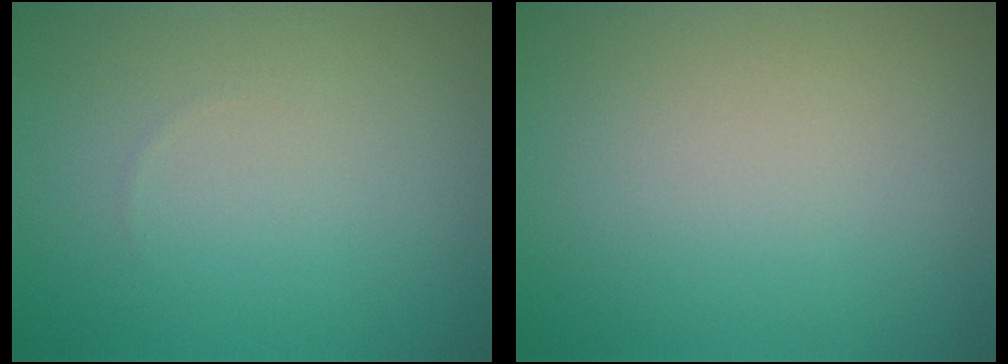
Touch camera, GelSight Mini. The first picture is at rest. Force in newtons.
{"total": 0.0}